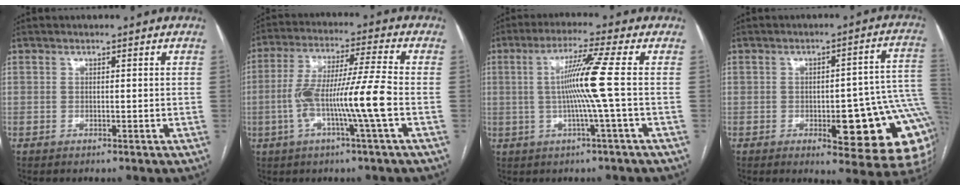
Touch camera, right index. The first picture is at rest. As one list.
[{"total": 11.9, "force": [-3.0, -0.8, 11.5], "torque": [-0.223, 0.007, -0.060]}, {"total": 8.4, "force": [-0.1, -2.2, 8.1], "torque": [-0.155, 0.003, 0.002]}, {"total": 19.0, "force": [-3.6, 5.5, 17.9], "torque": [-0.126, 0.028, -0.027]}]